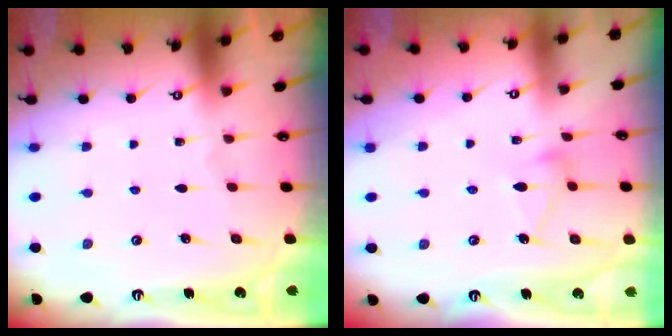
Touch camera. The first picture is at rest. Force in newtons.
{"total": 7.5, "press": 7.4, "slide": 0.4}